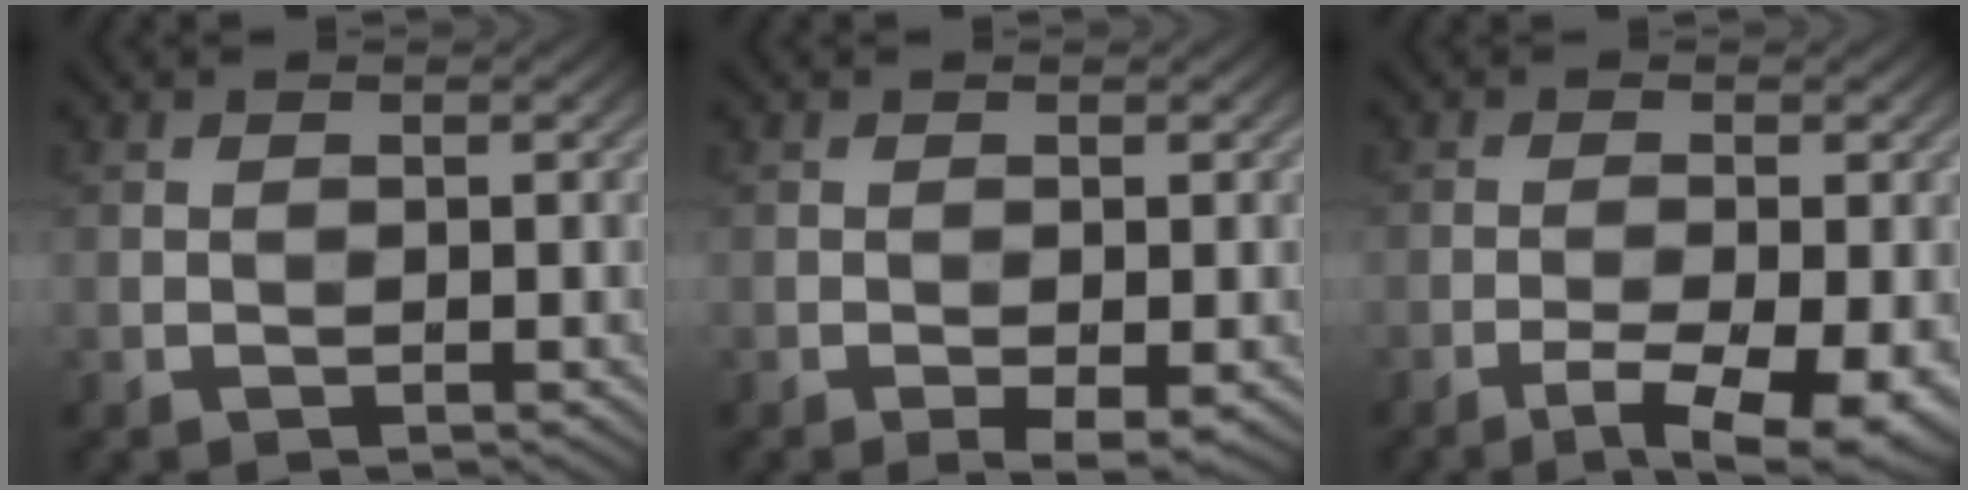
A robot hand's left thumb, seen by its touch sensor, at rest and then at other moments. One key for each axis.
{"total": 1.9, "fx": -0.9, "fy": 0.5, "fz": 1.7, "tx": -0.030, "ty": -0.004, "tz": -0.014}
{"total": 6.9, "fx": -3.7, "fy": 1.7, "fz": 5.6, "tx": -0.093, "ty": -0.010, "tz": -0.054}